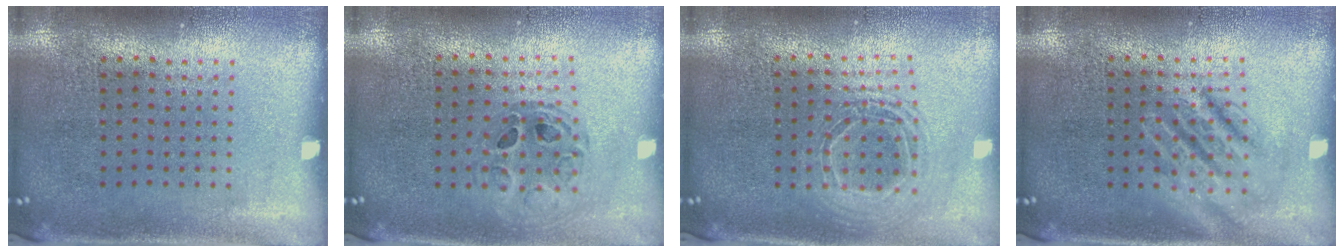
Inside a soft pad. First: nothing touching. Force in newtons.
{"total": 0.8, "press": 0.8, "slide": 0.1}
{"total": 1.6, "press": 1.4, "slide": 0.8}
{"total": 2.8, "press": 2.8, "slide": 0.3}